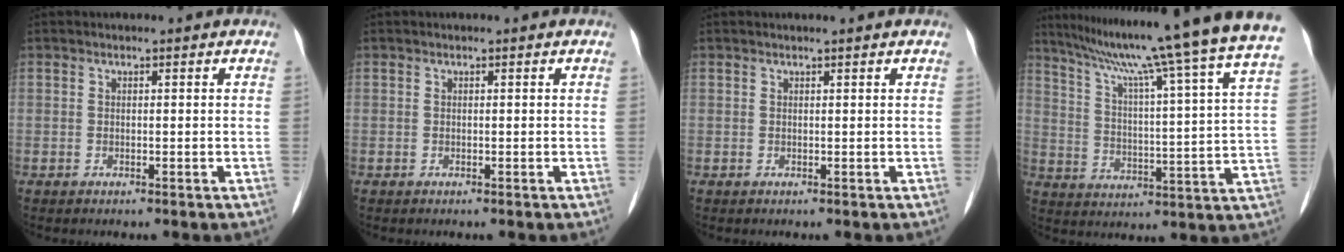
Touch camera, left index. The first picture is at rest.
{"total": 0.0}
{"total": 1.0, "force": [0.9, -0.2, 0.4], "torque": [-0.011, 0.003, 0.018]}
{"total": 26.1, "force": [21.9, -2.1, 14.0], "torque": [-0.227, -0.051, 0.295]}